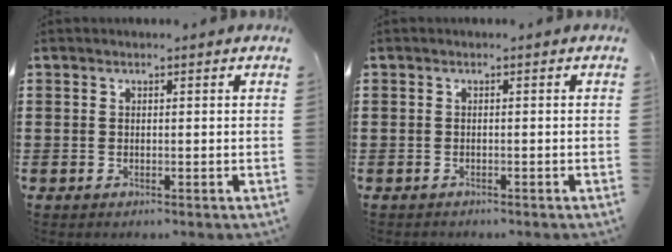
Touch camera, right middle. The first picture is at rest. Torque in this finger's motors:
{"motor_torque": [-0.25, 0.30, -0.02, -0.02]}